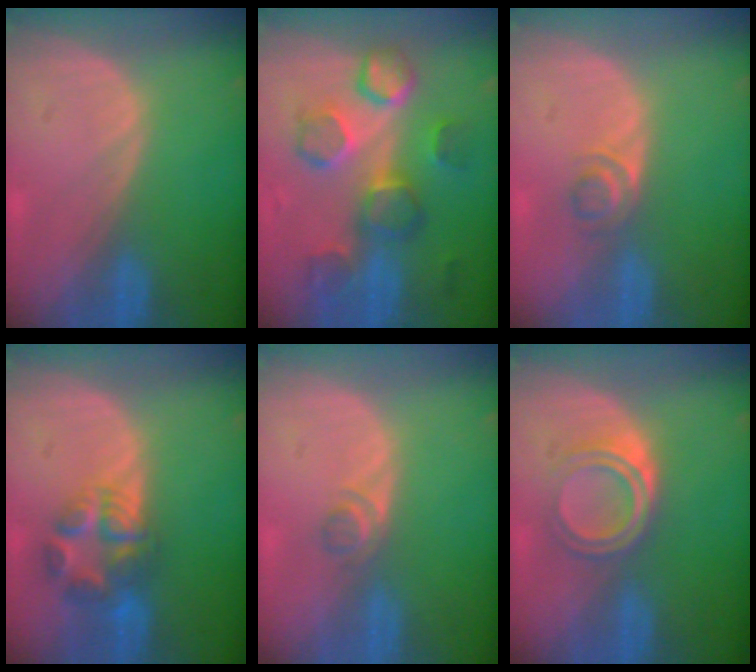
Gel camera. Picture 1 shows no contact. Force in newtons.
{"total": 8.9, "press": 8.8, "slide": 0.9}
{"total": 2.5, "press": 2.4, "slide": 0.8}
{"total": 6.7, "press": 6.4, "slide": 1.8}
{"total": 1.9, "press": 1.7, "slide": 0.8}
{"total": 5.3, "press": 4.5, "slide": 2.8}